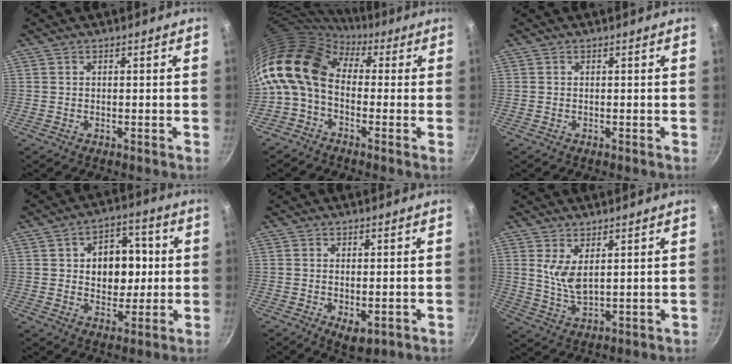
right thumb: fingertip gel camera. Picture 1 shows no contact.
{"total": 14.1, "force": [1.4, 9.6, 10.2], "torque": [-0.188, 0.024, 0.002]}
{"total": 0.0}
{"total": 12.1, "force": [1.4, 8.7, 8.3], "torque": [-0.074, 0.007, 0.019]}
{"total": 4.8, "force": [-1.2, 2.6, 3.9], "torque": [-0.055, -0.013, -0.010]}
{"total": 5.9, "force": [2.5, 2.6, 4.8], "torque": [-0.086, -0.030, 0.055]}